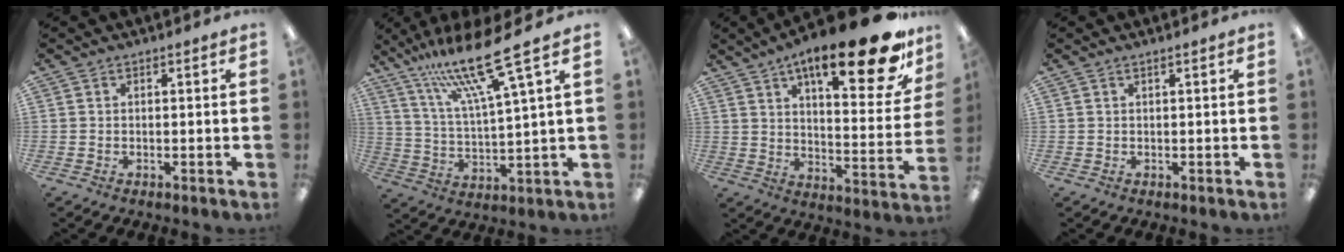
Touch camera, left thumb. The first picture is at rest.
{"total": 17.9, "force": [12.8, 2.1, 12.3], "torque": [-0.242, -0.067, 0.205]}
{"total": 22.9, "force": [13.9, 7.0, 16.8], "torque": [-0.238, -0.089, 0.216]}
{"total": 0.7, "force": [0.4, 0.0, 0.6], "torque": [-0.010, 0.000, 0.007]}